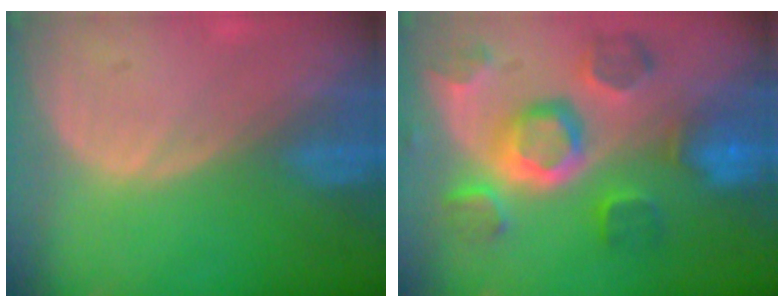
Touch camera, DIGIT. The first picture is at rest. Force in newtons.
{"total": 11.4, "press": 10.1, "slide": 5.3}